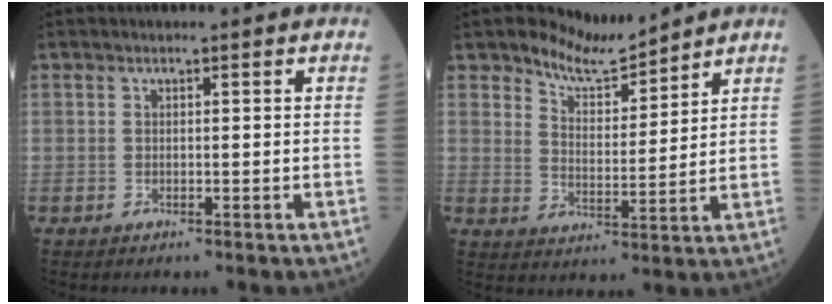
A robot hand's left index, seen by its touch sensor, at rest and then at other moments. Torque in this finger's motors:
{"motor_torque": [-0.08, -0.14, -0.70, -0.21]}